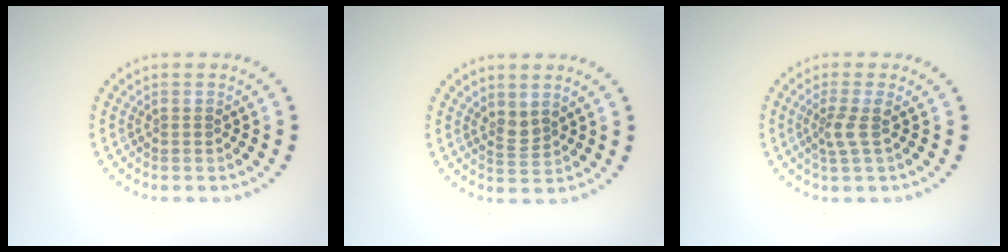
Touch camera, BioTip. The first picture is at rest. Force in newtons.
{"total": 1.6, "press": 1.3, "slide": 1.1}
{"total": 2.0, "press": 1.5, "slide": 1.3}